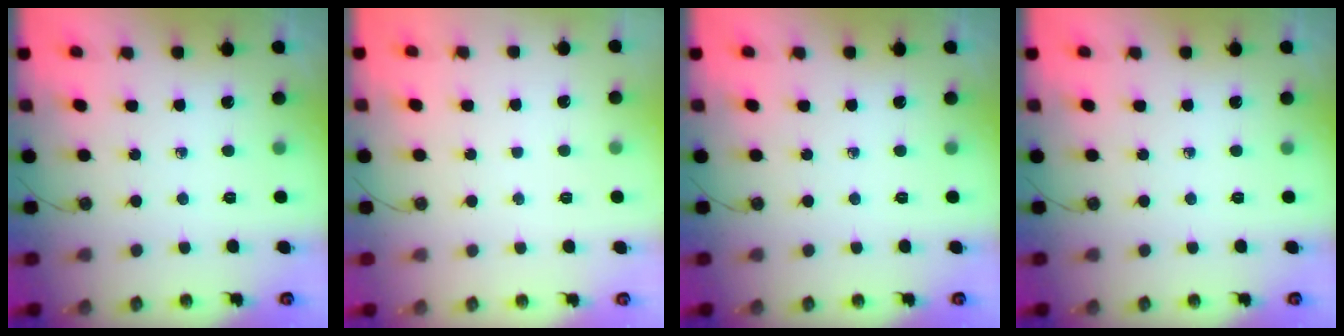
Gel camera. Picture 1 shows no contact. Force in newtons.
{"total": 1.8, "press": 1.7, "slide": 0.6}
{"total": 0.0}
{"total": 0.0}